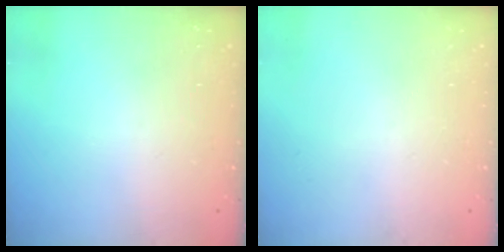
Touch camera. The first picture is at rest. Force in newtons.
{"total": 0.0}